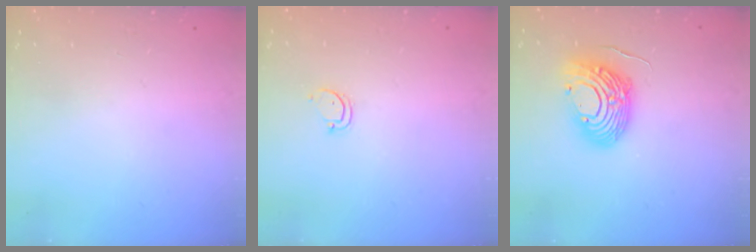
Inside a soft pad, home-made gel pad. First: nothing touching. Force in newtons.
{"total": 2.6, "press": 2.6, "slide": 0.3}
{"total": 12.9, "press": 12.9, "slide": 1.2}